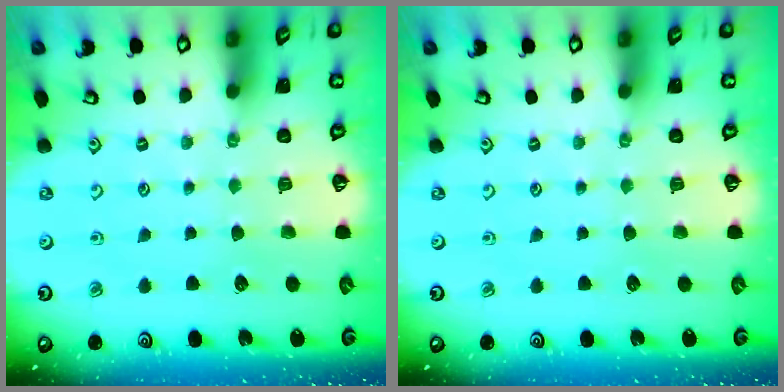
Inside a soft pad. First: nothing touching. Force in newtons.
{"total": 0.0}